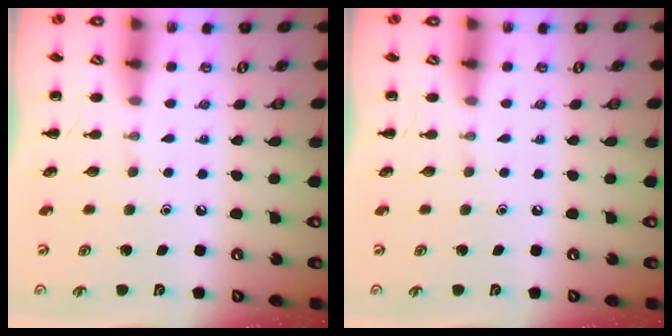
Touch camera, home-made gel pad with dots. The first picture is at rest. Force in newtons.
{"total": 0.0}